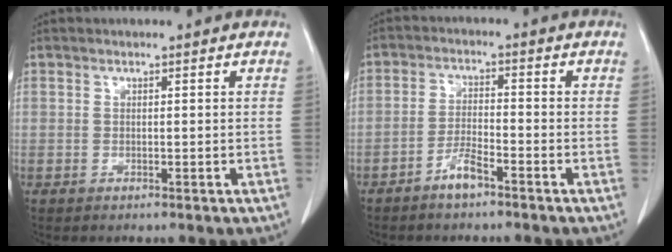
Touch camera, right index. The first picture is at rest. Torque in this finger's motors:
{"motor_torque": [0.42, -0.37, 0.14, 0.05]}